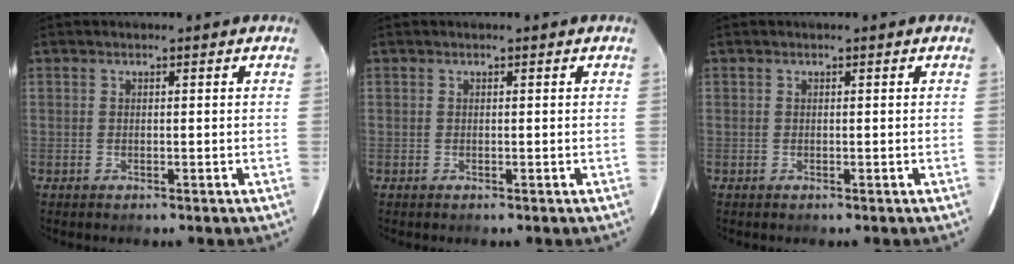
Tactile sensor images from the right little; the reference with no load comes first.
{"total": 0.0}
{"total": 0.0}